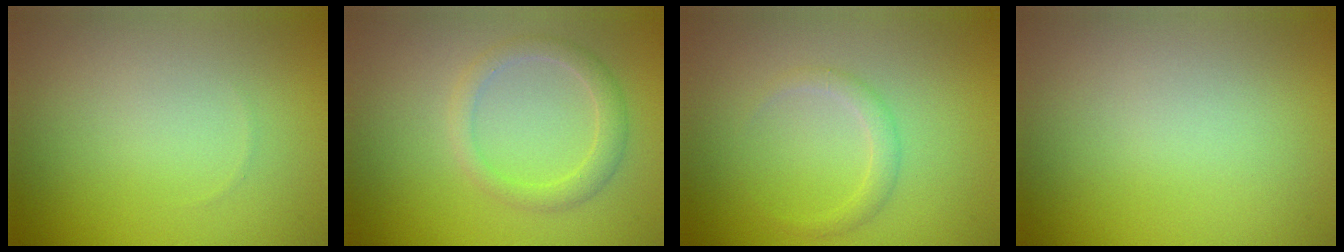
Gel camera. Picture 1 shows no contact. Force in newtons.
{"total": 2.3, "press": 2.3, "slide": 0.1}
{"total": 1.3, "press": 1.3, "slide": 0.0}
{"total": 0.0}